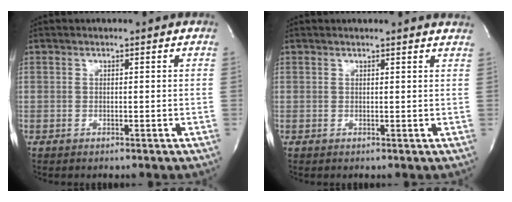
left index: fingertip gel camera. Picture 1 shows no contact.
{"total": 5.3, "force": [5.1, -0.1, 1.5], "torque": [-0.018, 0.001, 0.035]}